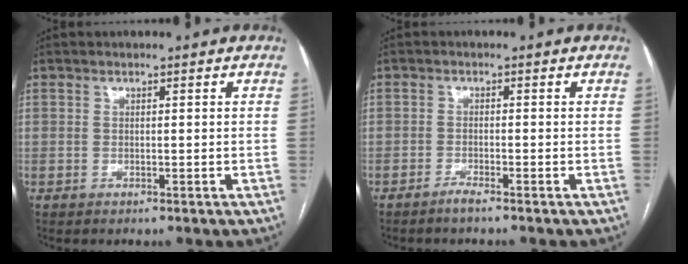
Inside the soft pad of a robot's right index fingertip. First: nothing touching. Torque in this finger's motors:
{"motor_torque": [-0.22, -0.17, 0.09, 0.02]}